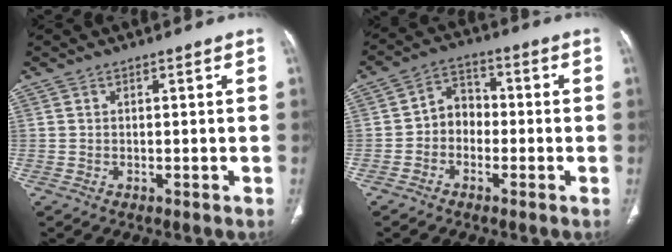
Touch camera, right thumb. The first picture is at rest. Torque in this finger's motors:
{"motor_torque": [0.09, 0.07, 0.51, -0.36, 0.03]}